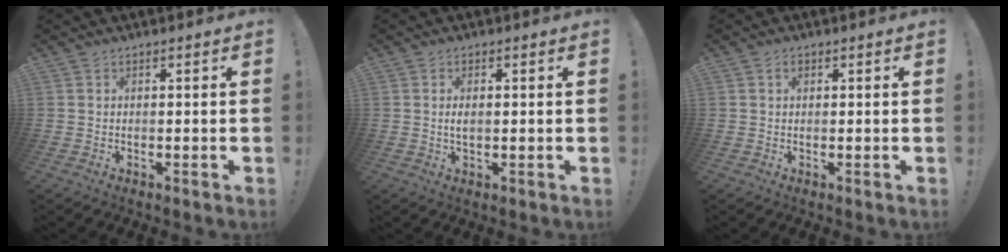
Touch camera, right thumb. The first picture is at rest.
{"total": 2.2, "force": [0.1, 0.9, 2.0], "torque": [-0.030, 0.001, 0.000]}
{"total": 0.9, "force": [0.4, 0.7, 0.5], "torque": [-0.004, 0.000, 0.005]}